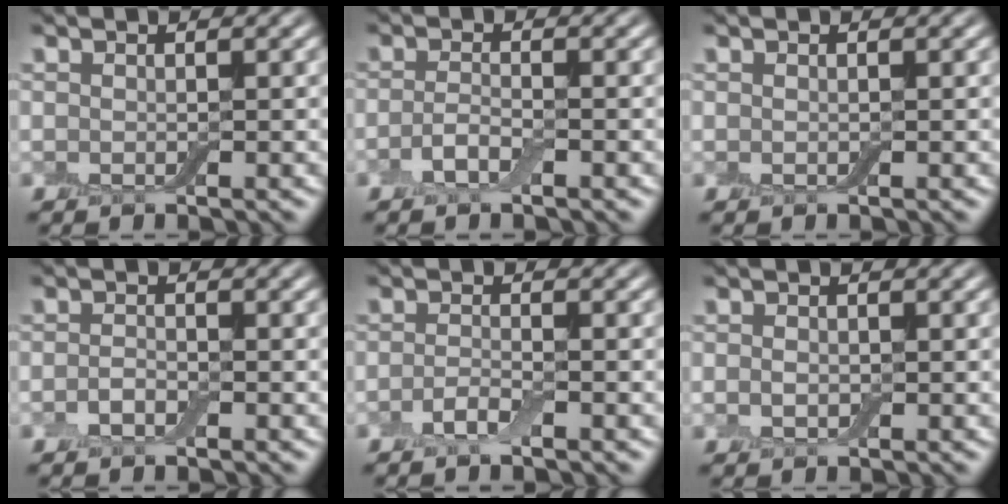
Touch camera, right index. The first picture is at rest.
{"total": 1.6, "force": [-0.8, 0.5, 1.3], "torque": [-0.033, 0.005, -0.022]}
{"total": 0.0}
{"total": 1.0, "force": [-0.5, 0.5, 0.7], "torque": [-0.018, 0.004, -0.013]}
{"total": 1.4, "force": [-0.8, 0.3, 1.1], "torque": [-0.026, 0.005, -0.021]}
{"total": 0.7, "force": [0.1, 0.6, 0.3], "torque": [-0.007, 0.002, 0.000]}